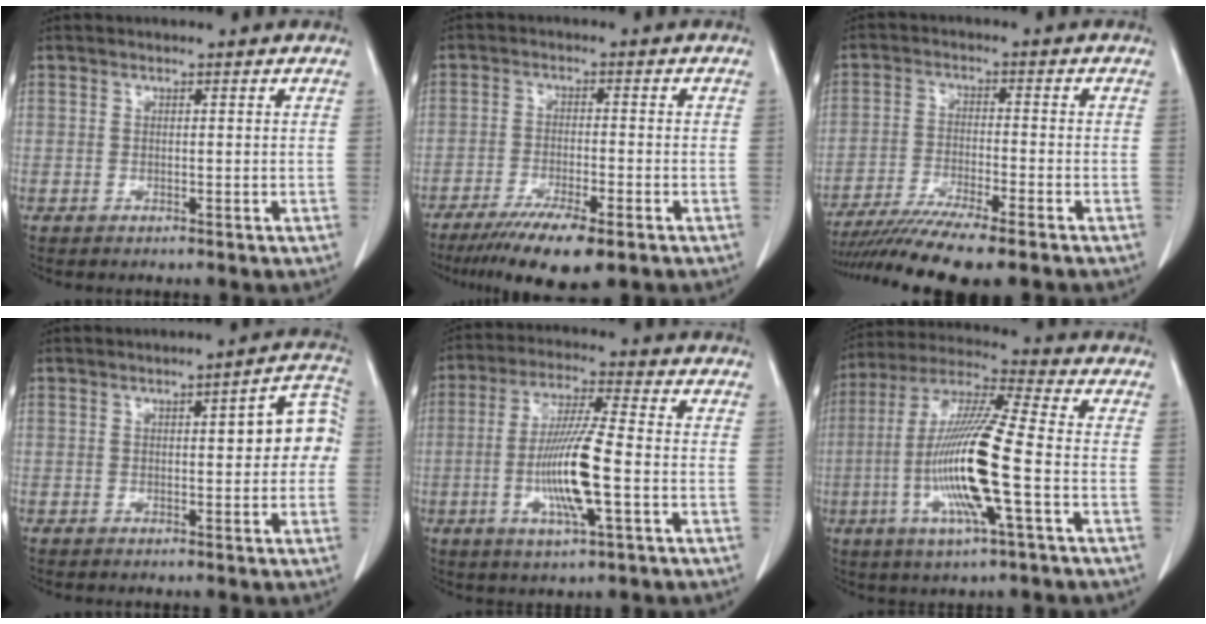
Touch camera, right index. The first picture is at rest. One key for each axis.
{"total": 9.7, "fx": -6.8, "fy": 1.3, "fz": 6.9, "tx": -0.111, "ty": -0.021, "tz": -0.106}
{"total": 11.9, "fx": -9.9, "fy": 0.0, "fz": 6.6, "tx": -0.102, "ty": -0.025, "tz": -0.158}
{"total": 7.4, "fx": 0.6, "fy": 2.0, "fz": 7.1, "tx": -0.083, "ty": 0.029, "tz": 0.004}
{"total": 11.6, "fx": -2.5, "fy": 0.6, "fz": 11.4, "tx": -0.221, "ty": -0.010, "tz": -0.051}
{"total": 15.9, "fx": -3.5, "fy": 0.6, "fz": 15.5, "tx": -0.314, "ty": -0.008, "tz": -0.073}